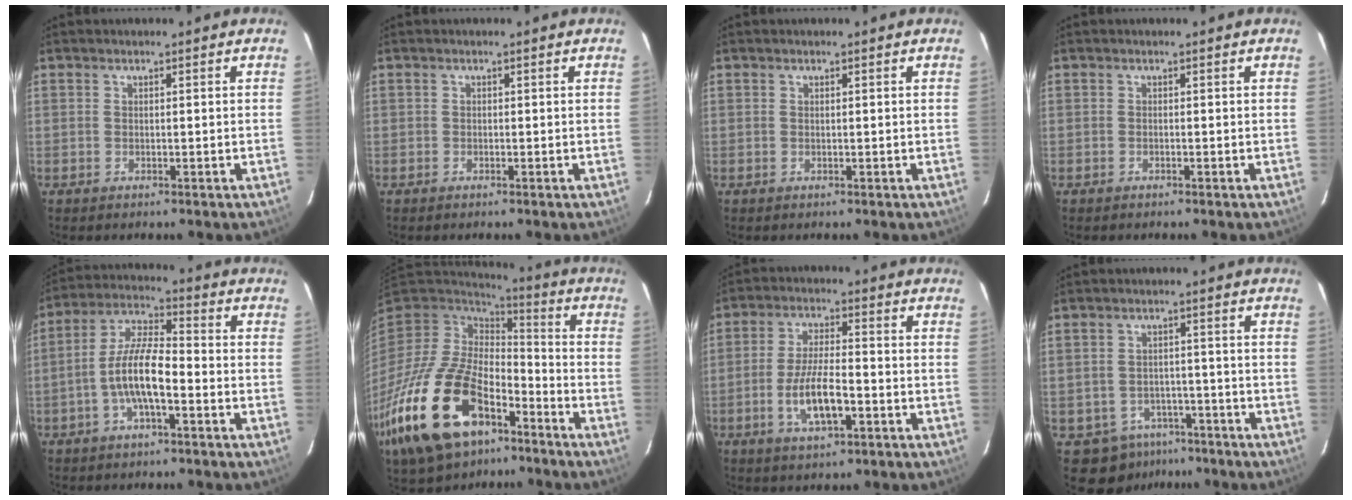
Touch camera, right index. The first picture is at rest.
{"total": 0.6, "force": [-0.4, 0.4, 0.0], "torque": [-0.001, 0.001, -0.008]}
{"total": 0.0}
{"total": 0.0}
{"total": 9.5, "force": [-3.4, 2.8, 8.5], "torque": [-0.180, 0.012, -0.065]}
{"total": 26.5, "force": [-14.5, 14.1, 17.1], "torque": [-0.374, -0.035, -0.246]}
{"total": 9.0, "force": [-3.2, 2.7, 7.9], "torque": [-0.159, -0.003, -0.057]}
{"total": 7.5, "force": [-4.8, 5.6, 1.5], "torque": [-0.041, 0.022, -0.049]}